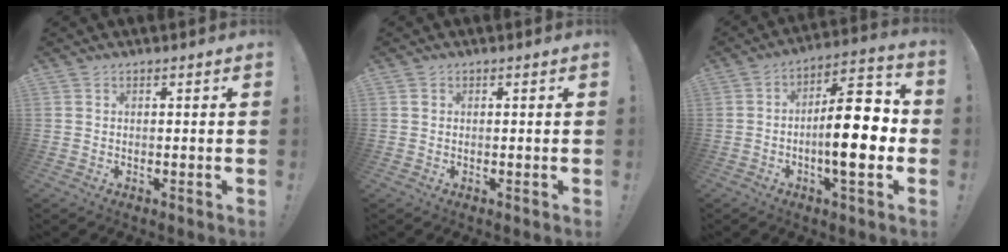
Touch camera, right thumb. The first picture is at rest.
{"total": 0.6, "force": [0.2, 0.5, 0.1], "torque": [0.003, 0.000, 0.001]}
{"total": 16.3, "force": [-2.6, 5.1, 15.3], "torque": [-0.232, 0.010, -0.045]}